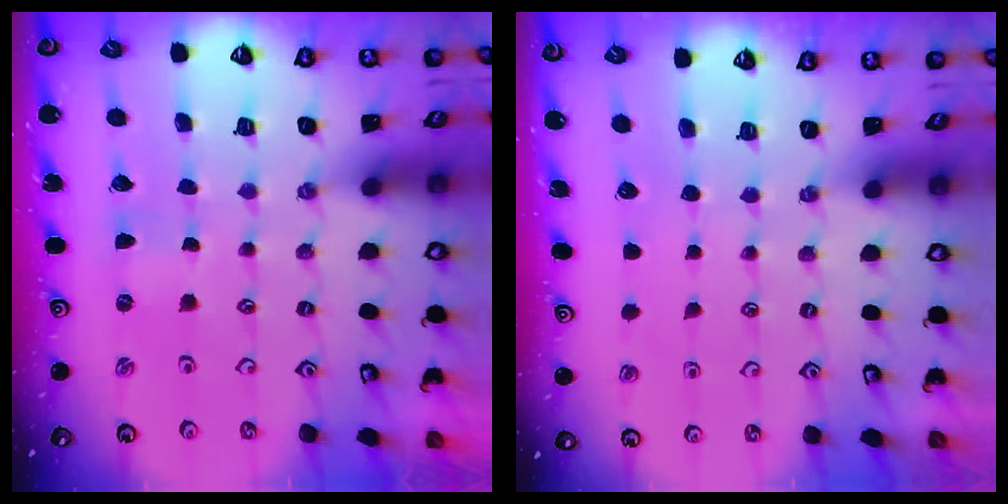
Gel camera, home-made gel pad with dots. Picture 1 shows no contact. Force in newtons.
{"total": 0.0}